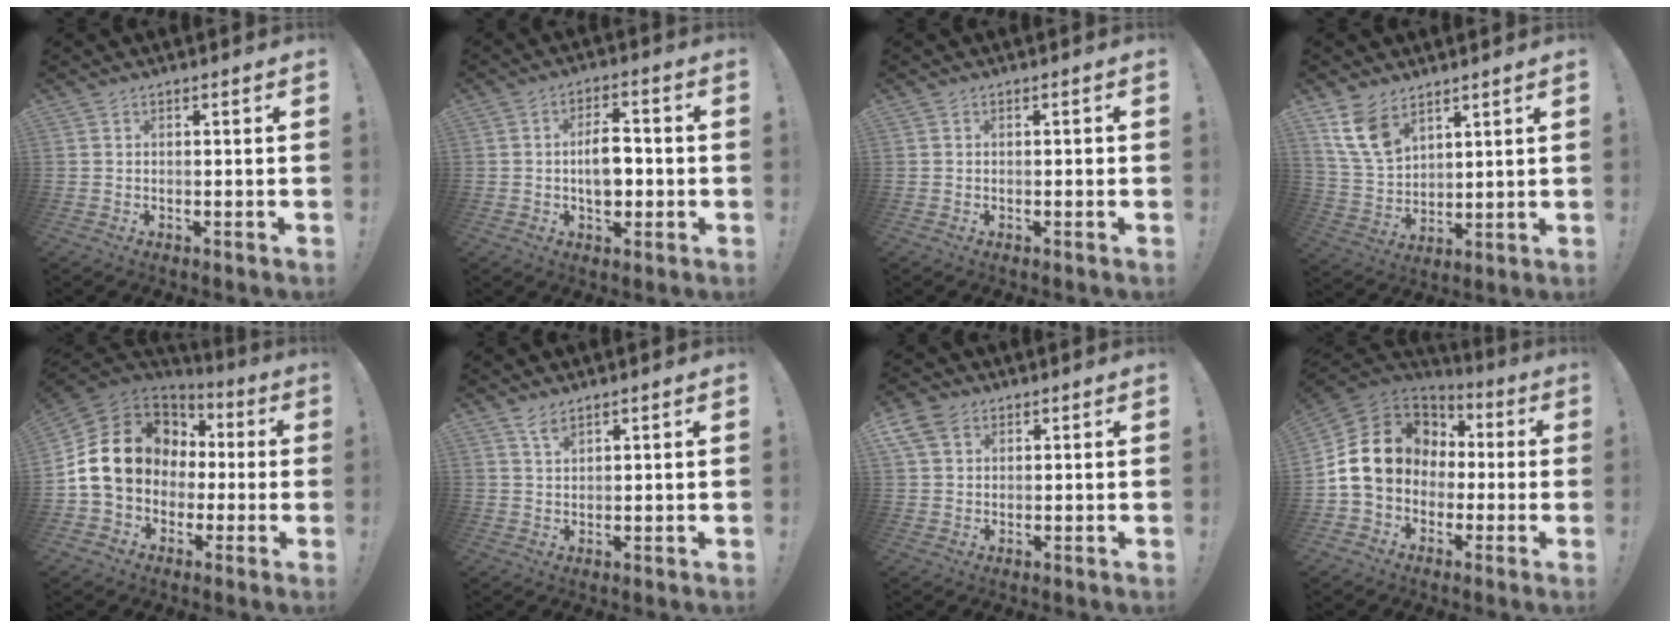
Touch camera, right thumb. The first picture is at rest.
{"total": 8.1, "force": [-0.9, 5.1, 6.2], "torque": [-0.092, 0.003, -0.020]}
{"total": 0.6, "force": [-0.4, 0.3, 0.2], "torque": [-0.002, 0.001, -0.007]}
{"total": 11.4, "force": [7.3, 6.9, 5.4], "torque": [-0.108, -0.035, 0.150]}
{"total": 18.8, "force": [2.3, 15.1, 11.0], "torque": [-0.178, 0.005, 0.067]}
{"total": 3.4, "force": [2.7, 1.0, 1.9], "torque": [-0.025, -0.018, 0.046]}
{"total": 7.4, "force": [3.6, 5.2, 3.7], "torque": [-0.072, -0.007, 0.073]}
{"total": 17.6, "force": [2.0, 14.3, 10.2], "torque": [-0.168, 0.010, 0.058]}